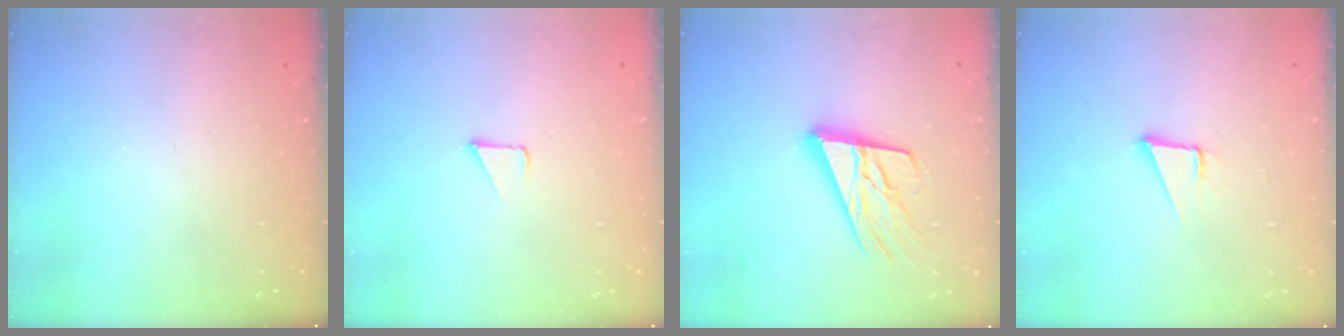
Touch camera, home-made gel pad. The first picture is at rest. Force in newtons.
{"total": 1.7, "press": 1.7, "slide": 0.1}
{"total": 18.2, "press": 17.7, "slide": 4.2}
{"total": 3.7, "press": 2.9, "slide": 2.2}